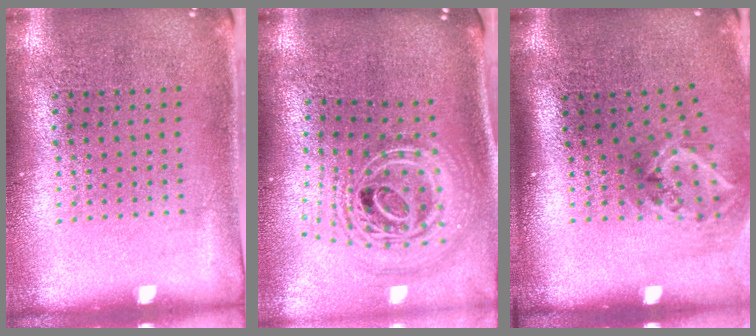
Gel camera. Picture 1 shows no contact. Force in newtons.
{"total": 2.9, "press": 2.0, "slide": 2.1}
{"total": 2.0, "press": 1.3, "slide": 1.5}